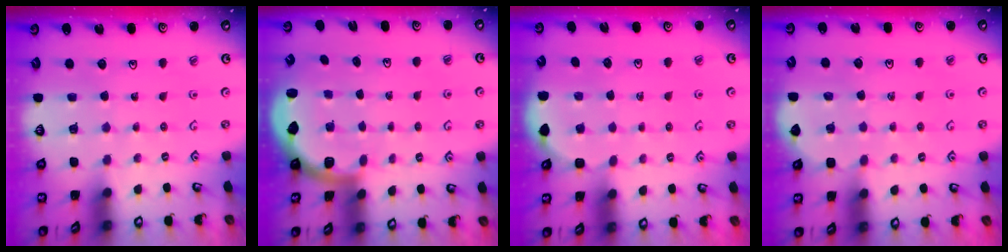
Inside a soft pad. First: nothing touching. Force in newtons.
{"total": 2.0, "press": 2.0, "slide": 0.5}
{"total": 2.4, "press": 2.1, "slide": 1.1}
{"total": 1.6, "press": 1.5, "slide": 0.2}